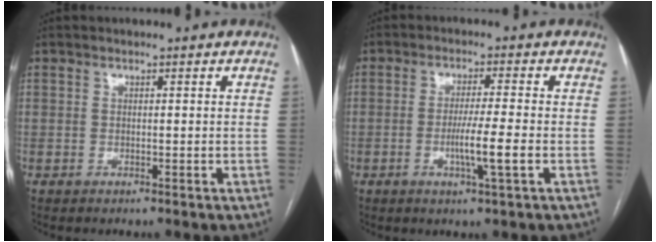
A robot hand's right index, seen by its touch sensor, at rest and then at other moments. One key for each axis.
{"total": 5.7, "fx": -1.6, "fy": -0.5, "fz": 5.5, "tx": -0.097, "ty": -0.010, "tz": -0.029}